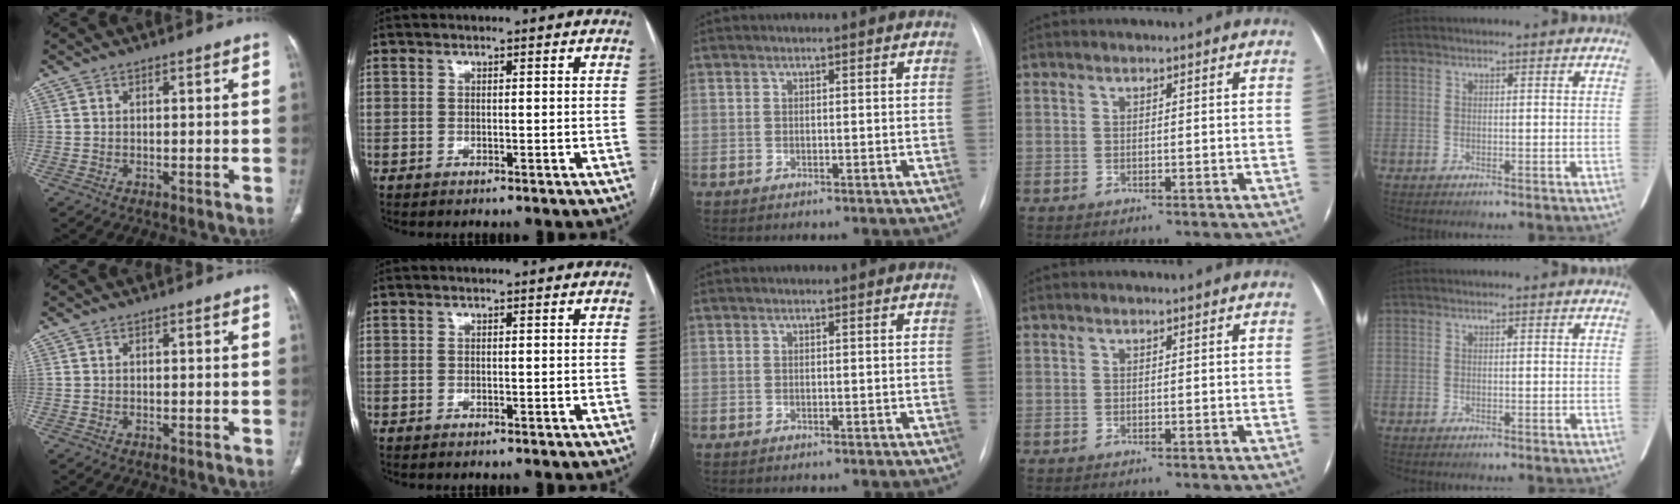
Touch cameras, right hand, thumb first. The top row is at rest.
{}